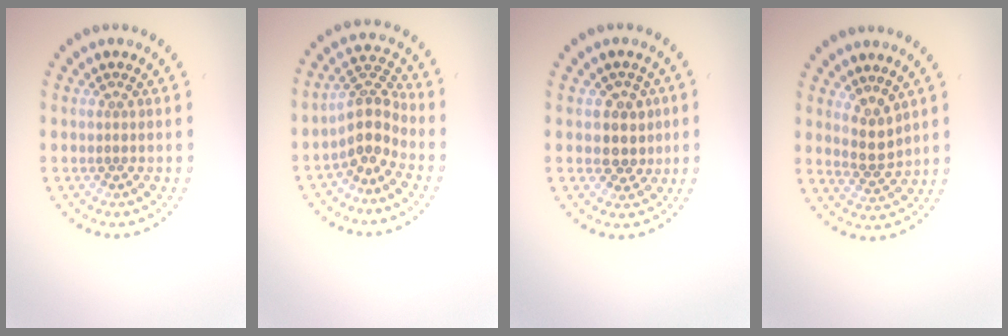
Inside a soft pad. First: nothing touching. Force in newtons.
{"total": 3.5, "press": 2.8, "slide": 2.2}
{"total": 2.7, "press": 2.3, "slide": 1.3}
{"total": 2.3, "press": 2.0, "slide": 1.1}